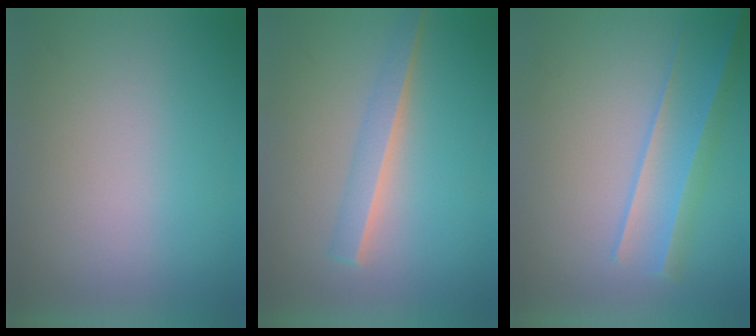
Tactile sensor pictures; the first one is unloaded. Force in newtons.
{"total": 2.4}
{"total": 2.2}